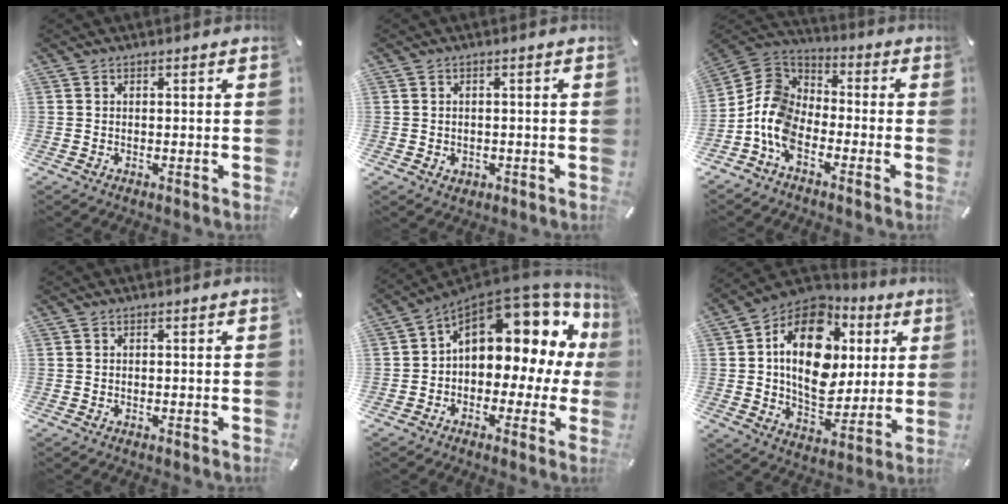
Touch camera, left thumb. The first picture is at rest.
{"total": 1.8, "force": [-0.4, 1.7, 0.5], "torque": [-0.010, 0.006, -0.011]}
{"total": 10.7, "force": [-6.4, 6.8, 5.1], "torque": [-0.128, 0.025, -0.128]}
{"total": 0.0}
{"total": 14.4, "force": [5.6, 9.1, 9.7], "torque": [-0.126, -0.052, 0.086]}
{"total": 19.7, "force": [4.3, 14.0, 13.2], "torque": [-0.233, -0.012, 0.076]}